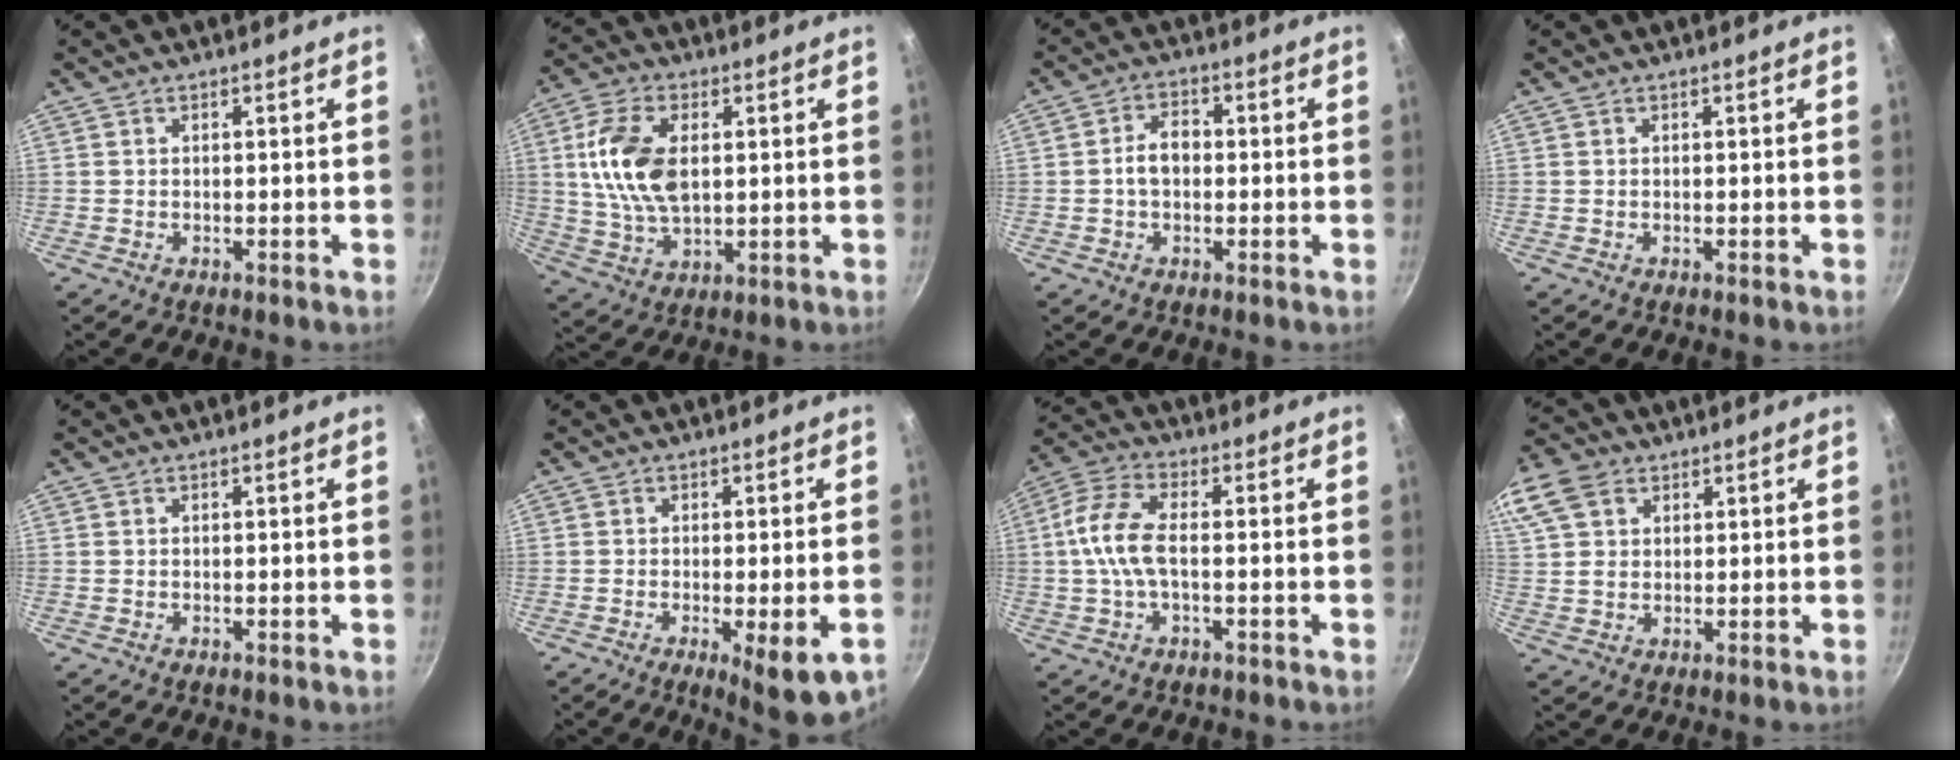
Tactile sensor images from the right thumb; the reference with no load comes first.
{"total": 13.1, "force": [2.1, 7.6, 10.4], "torque": [-0.191, -0.002, 0.041]}
{"total": 5.1, "force": [-0.3, 3.6, 3.6], "torque": [-0.044, 0.018, -0.011]}
{"total": 0.0}
{"total": 0.0}
{"total": 8.8, "force": [-3.1, 2.1, 7.9], "torque": [-0.102, -0.003, -0.036]}
{"total": 9.3, "force": [-0.5, 4.4, 8.2], "torque": [-0.178, 0.025, -0.024]}
{"total": 12.7, "force": [5.8, 9.1, 6.6], "torque": [-0.150, 0.021, 0.112]}